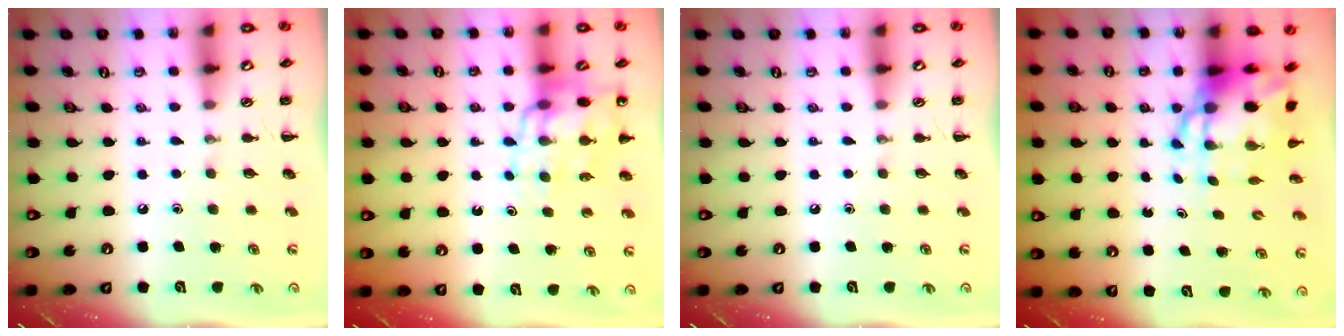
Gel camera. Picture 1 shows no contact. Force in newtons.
{"total": 15.0, "press": 14.5, "slide": 3.7}
{"total": 0.0}
{"total": 9.2, "press": 8.9, "slide": 2.3}